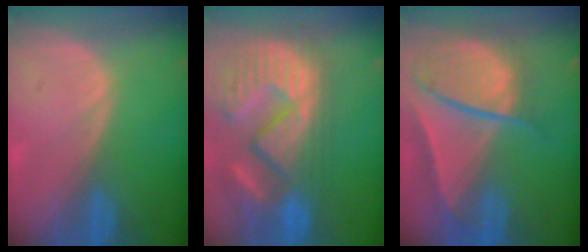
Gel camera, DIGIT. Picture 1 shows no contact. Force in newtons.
{"total": 14.9, "press": 12.4, "slide": 8.2}
{"total": 10.2, "press": 8.4, "slide": 5.7}